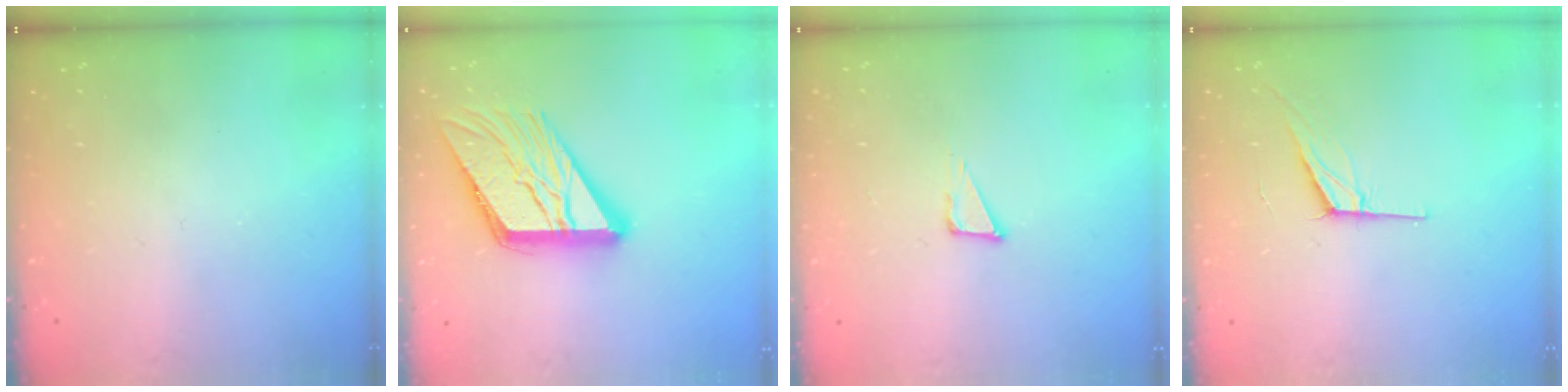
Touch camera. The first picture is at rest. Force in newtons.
{"total": 19.0, "press": 18.9, "slide": 2.0}
{"total": 4.0, "press": 3.9, "slide": 0.8}
{"total": 7.8, "press": 7.2, "slide": 3.2}